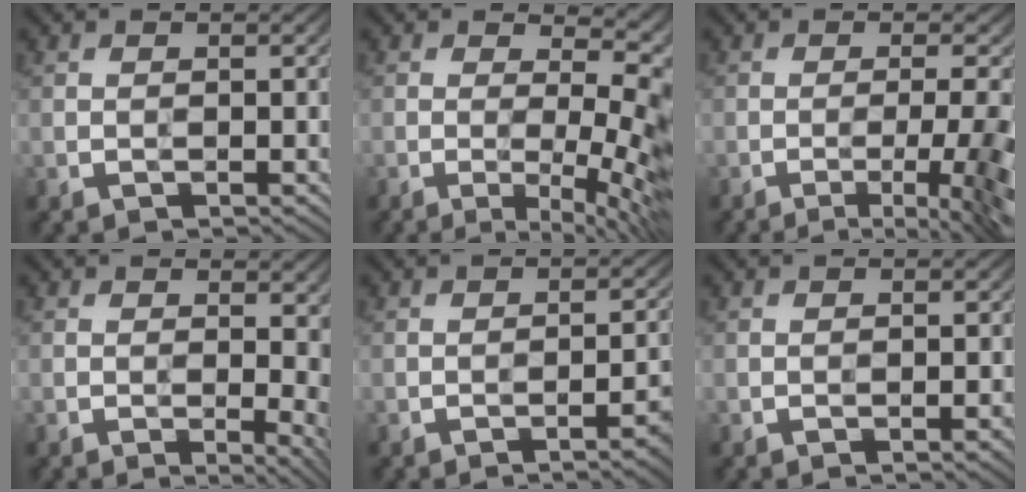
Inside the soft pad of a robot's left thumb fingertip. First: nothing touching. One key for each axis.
{"total": 12.0, "fx": 0.3, "fy": 3.2, "fz": 11.6, "tx": -0.152, "ty": 0.010, "tz": 0.012}
{"total": 9.8, "fx": -3.1, "fy": 2.7, "fz": 8.9, "tx": -0.095, "ty": -0.001, "tz": -0.039}
{"total": 6.5, "fx": -0.1, "fy": 2.1, "fz": 6.1, "tx": -0.073, "ty": -0.004, "tz": -0.002}
{"total": 3.9, "fx": -2.0, "fy": 0.7, "fz": 3.2, "tx": -0.035, "ty": 0.014, "tz": -0.032}
{"total": 0.9, "fx": -0.4, "fy": 0.1, "fz": 0.8, "tx": -0.012, "ty": 0.001, "tz": -0.008}